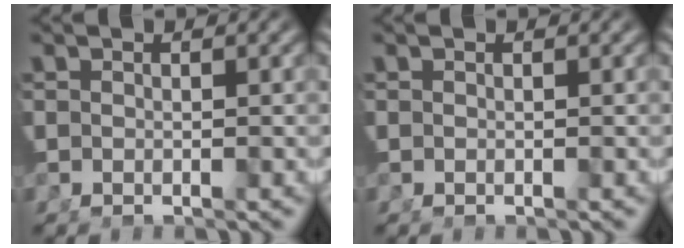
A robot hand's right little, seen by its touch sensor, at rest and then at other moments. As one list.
[{"total": 0.0}]